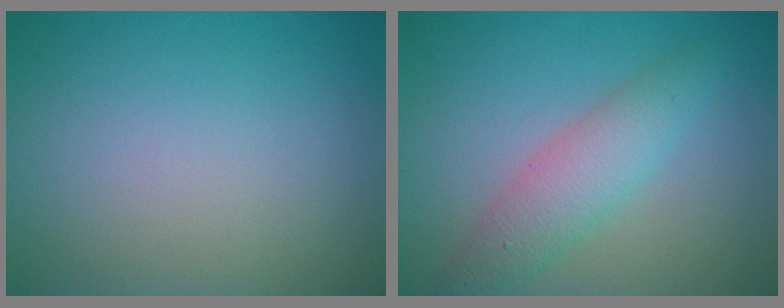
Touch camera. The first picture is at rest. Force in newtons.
{"total": 3.7, "press": 3.7, "slide": 0.1}